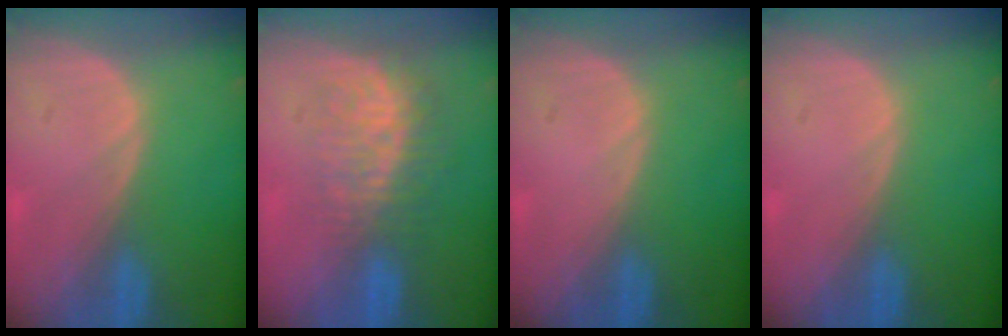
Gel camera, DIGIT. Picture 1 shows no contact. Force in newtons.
{"total": 8.7, "press": 7.3, "slide": 4.6}
{"total": 0.0}
{"total": 0.0}